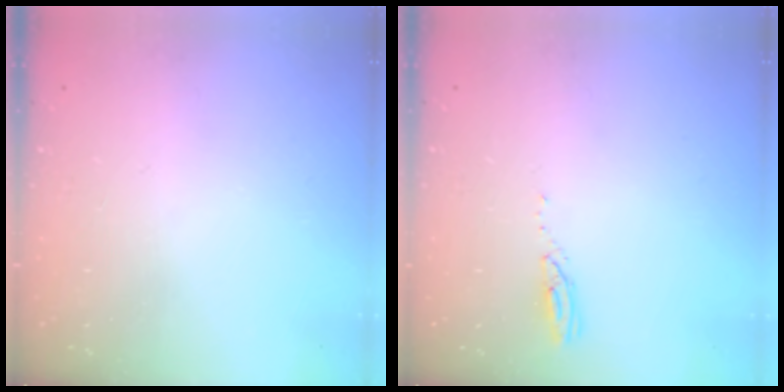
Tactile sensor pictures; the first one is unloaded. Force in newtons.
{"total": 3.0, "press": 3.0, "slide": 0.1}